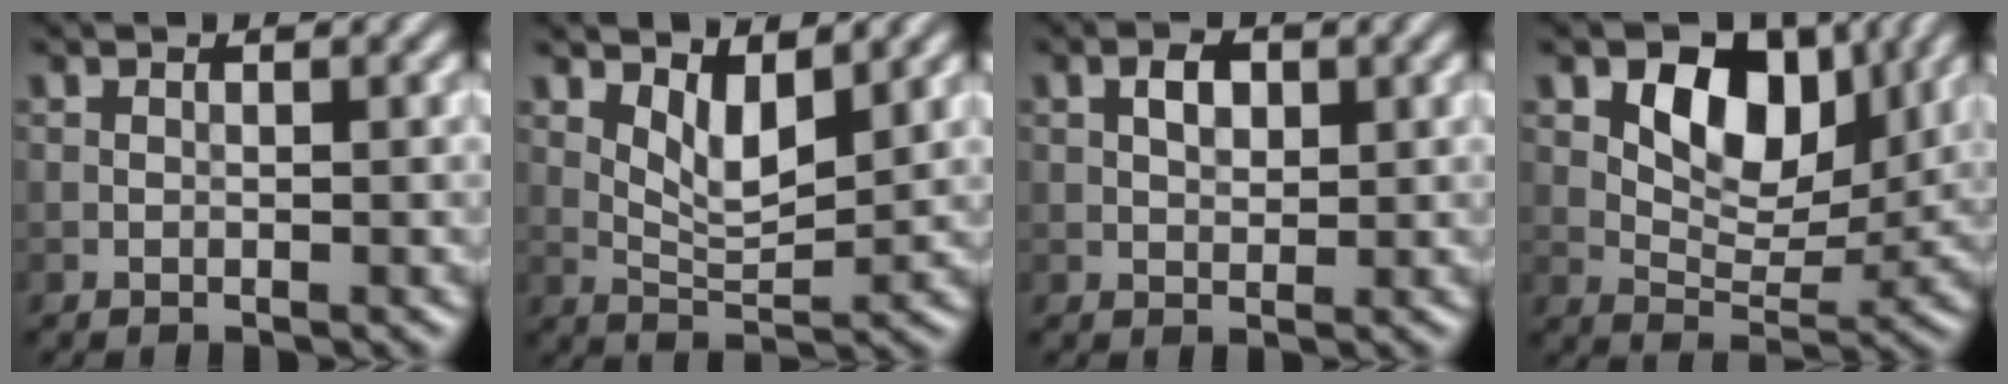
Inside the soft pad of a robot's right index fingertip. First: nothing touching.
{"total": 3.5, "force": [1.8, 1.4, 2.7], "torque": [-0.051, -0.008, 0.037]}
{"total": 2.1, "force": [0.5, 1.3, 1.5], "torque": [-0.024, 0.002, 0.007]}
{"total": 7.5, "force": [2.8, 4.7, 5.1], "torque": [-0.072, -0.009, 0.045]}